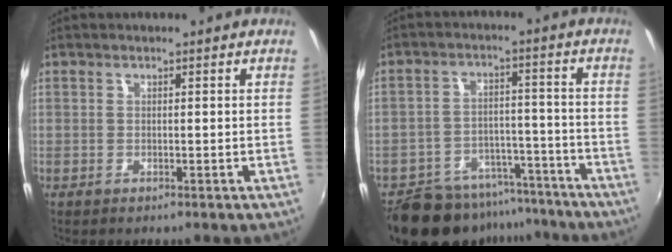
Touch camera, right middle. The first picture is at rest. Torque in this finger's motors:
{"motor_torque": [0.75, -0.93, 0.04, 0.05]}